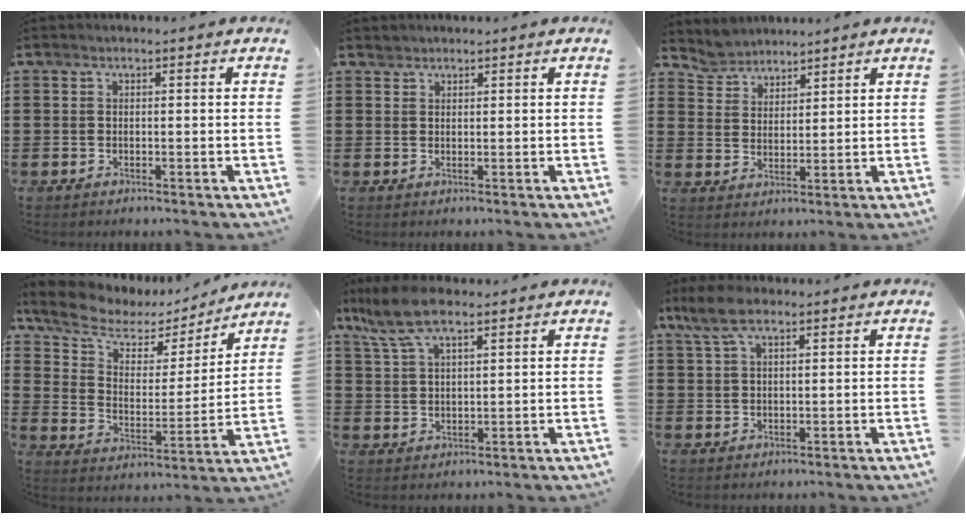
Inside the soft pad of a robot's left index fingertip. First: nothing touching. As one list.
[{"total": 1.1, "force": [1.0, 0.4, 0.0], "torque": [-0.003, -0.001, 0.021]}, {"total": 3.9, "force": [3.6, 1.3, -0.6], "torque": [-0.007, -0.012, 0.068]}, {"total": 6.9, "force": [5.3, 3.4, 2.9], "torque": [-0.087, -0.027, 0.090]}, {"total": 7.8, "force": [5.2, 2.7, 5.2], "torque": [-0.120, -0.001, 0.095]}, {"total": 5.5, "force": [3.1, 2.1, 4.0], "torque": [-0.090, 0.007, 0.056]}]